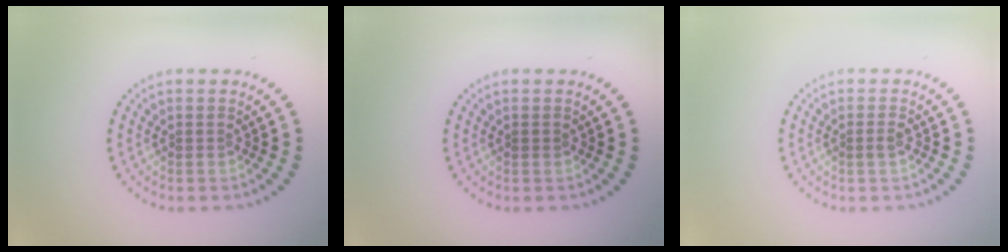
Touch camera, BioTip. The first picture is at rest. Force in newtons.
{"total": 0.5, "press": 0.5, "slide": 0.1}
{"total": 0.8, "press": 0.8, "slide": 0.3}